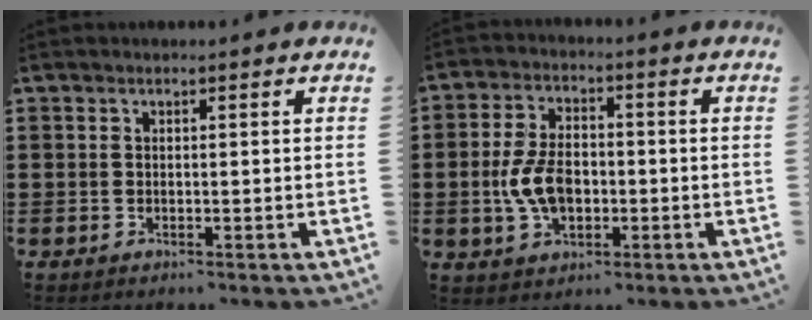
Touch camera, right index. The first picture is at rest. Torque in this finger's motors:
{"motor_torque": [1.10, 1.04, 0.85, 0.21]}